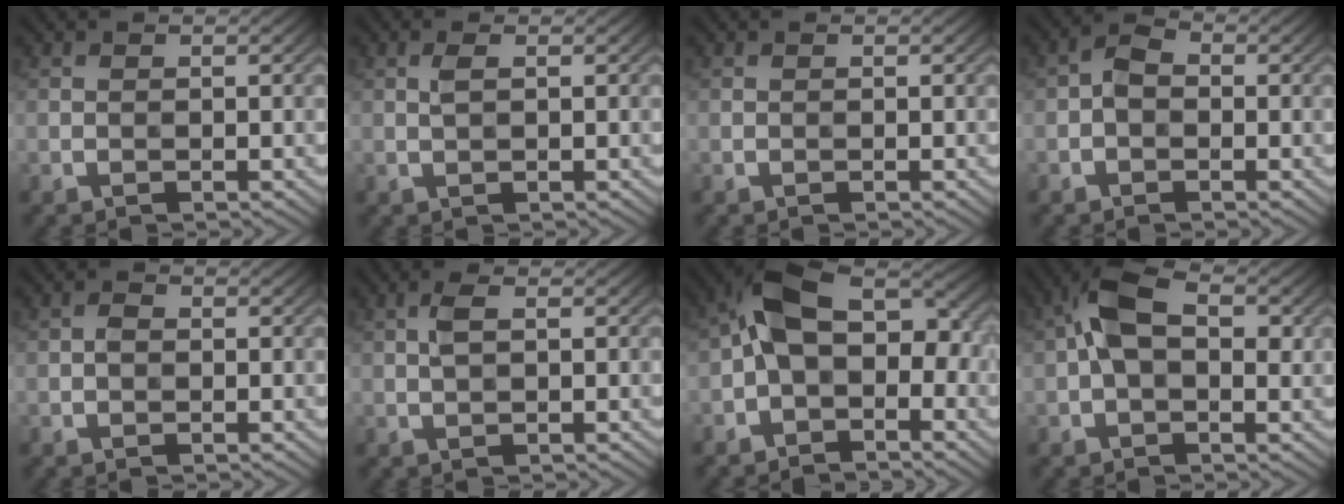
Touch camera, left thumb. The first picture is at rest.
{"total": 1.4, "force": [0.4, 0.5, 1.2], "torque": [-0.030, 0.003, 0.007]}
{"total": 0.0}
{"total": 2.5, "force": [-0.5, 1.8, 1.7], "torque": [-0.033, 0.007, -0.018]}
{"total": 1.2, "force": [-0.2, 0.9, 0.8], "torque": [-0.015, 0.001, -0.007]}
{"total": 2.2, "force": [0.5, 1.0, 1.9], "torque": [-0.046, 0.005, 0.008]}
{"total": 9.0, "force": [-1.4, 5.5, 7.0], "torque": [-0.119, 0.020, -0.041]}
{"total": 7.8, "force": [1.2, 4.4, 6.4], "torque": [-0.122, 0.013, 0.011]}